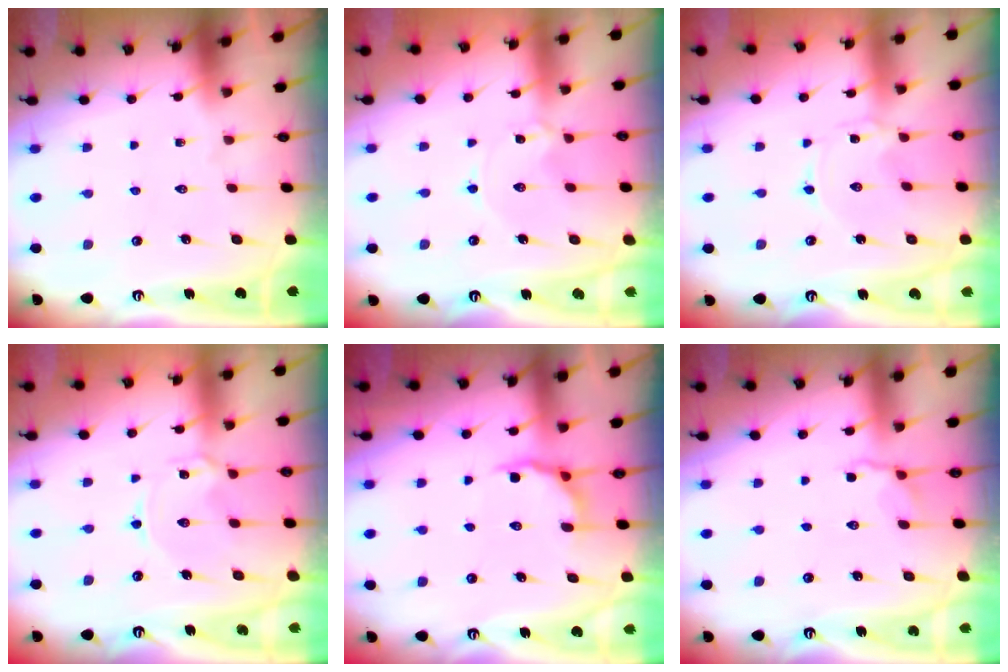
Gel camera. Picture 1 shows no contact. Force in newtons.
{"total": 1.7, "press": 1.6, "slide": 0.1}
{"total": 0.0}
{"total": 2.4, "press": 2.4, "slide": 0.3}
{"total": 4.7, "press": 4.1, "slide": 2.2}
{"total": 2.5, "press": 1.9, "slide": 1.6}